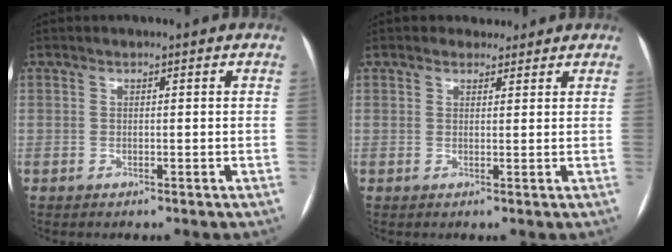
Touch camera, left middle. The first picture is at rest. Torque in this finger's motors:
{"motor_torque": [0.21, -0.28, 0.00, 0.00]}